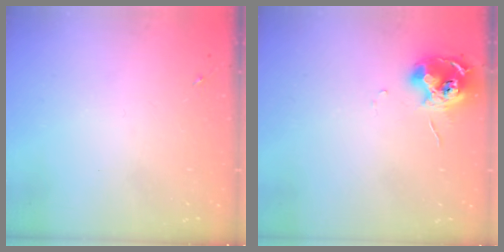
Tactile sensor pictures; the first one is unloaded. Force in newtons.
{"total": 11.7, "press": 11.6, "slide": 1.0}